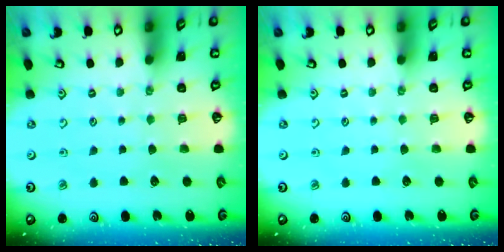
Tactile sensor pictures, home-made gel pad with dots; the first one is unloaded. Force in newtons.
{"total": 0.0}